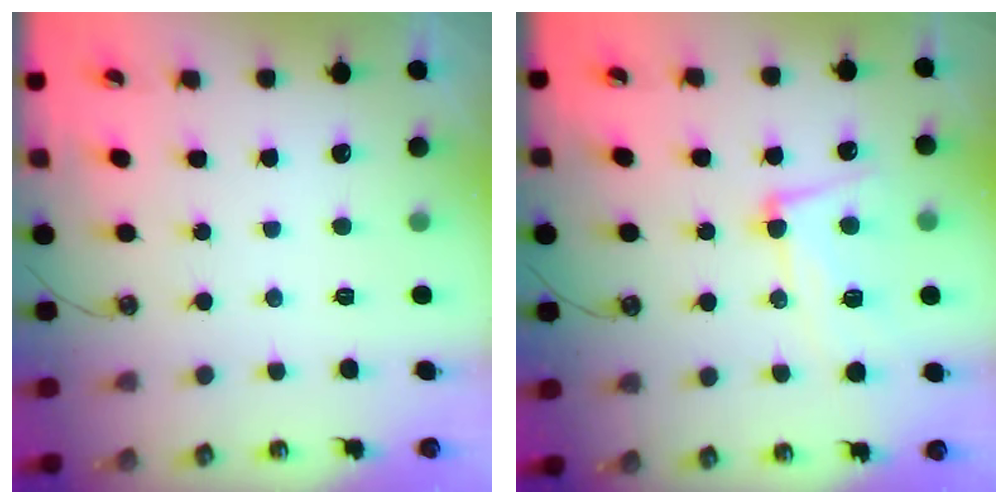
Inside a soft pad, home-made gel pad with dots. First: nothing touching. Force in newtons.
{"total": 8.4, "press": 8.3, "slide": 1.8}